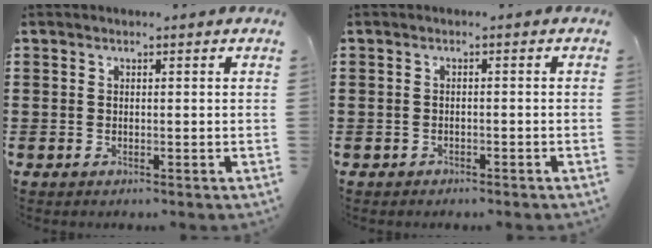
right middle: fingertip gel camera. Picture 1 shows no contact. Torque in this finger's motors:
{"motor_torque": [0.04, -0.01, 0.02, -0.01]}